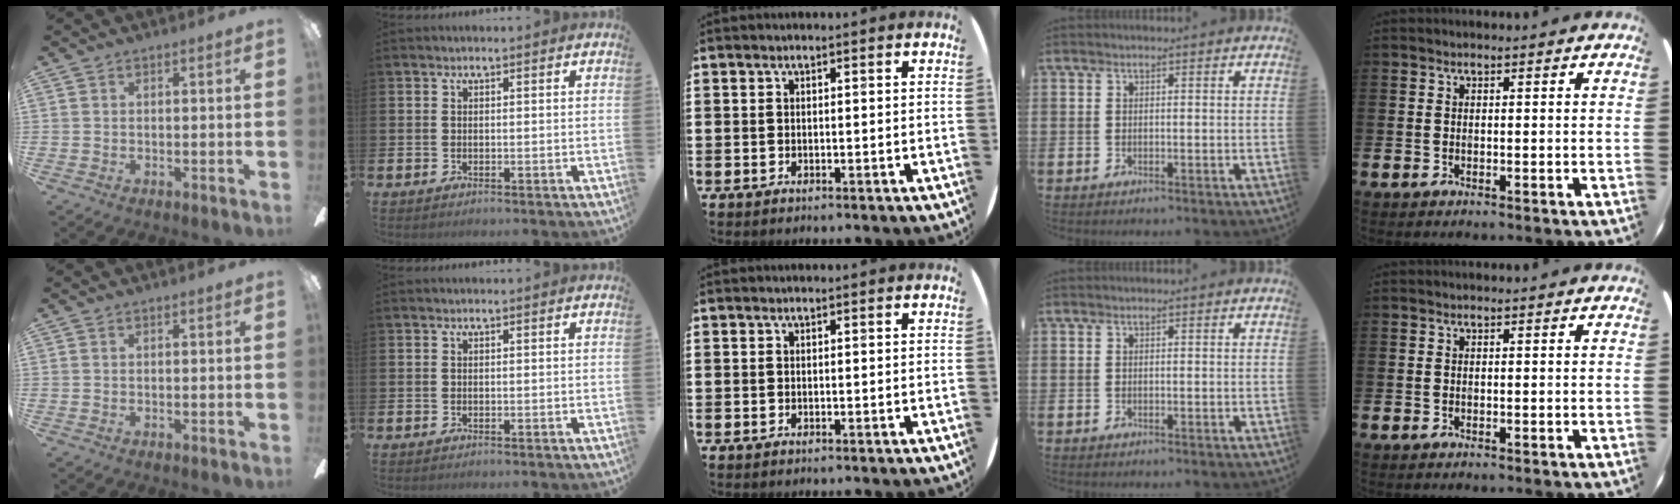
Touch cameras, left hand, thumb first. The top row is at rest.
{}